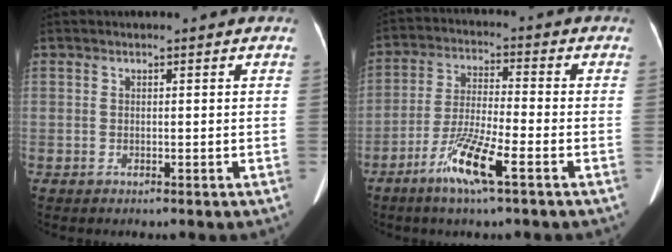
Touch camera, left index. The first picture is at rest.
{"total": 9.0, "force": [-4.9, 0.4, 7.5], "torque": [-0.155, -0.013, -0.095]}